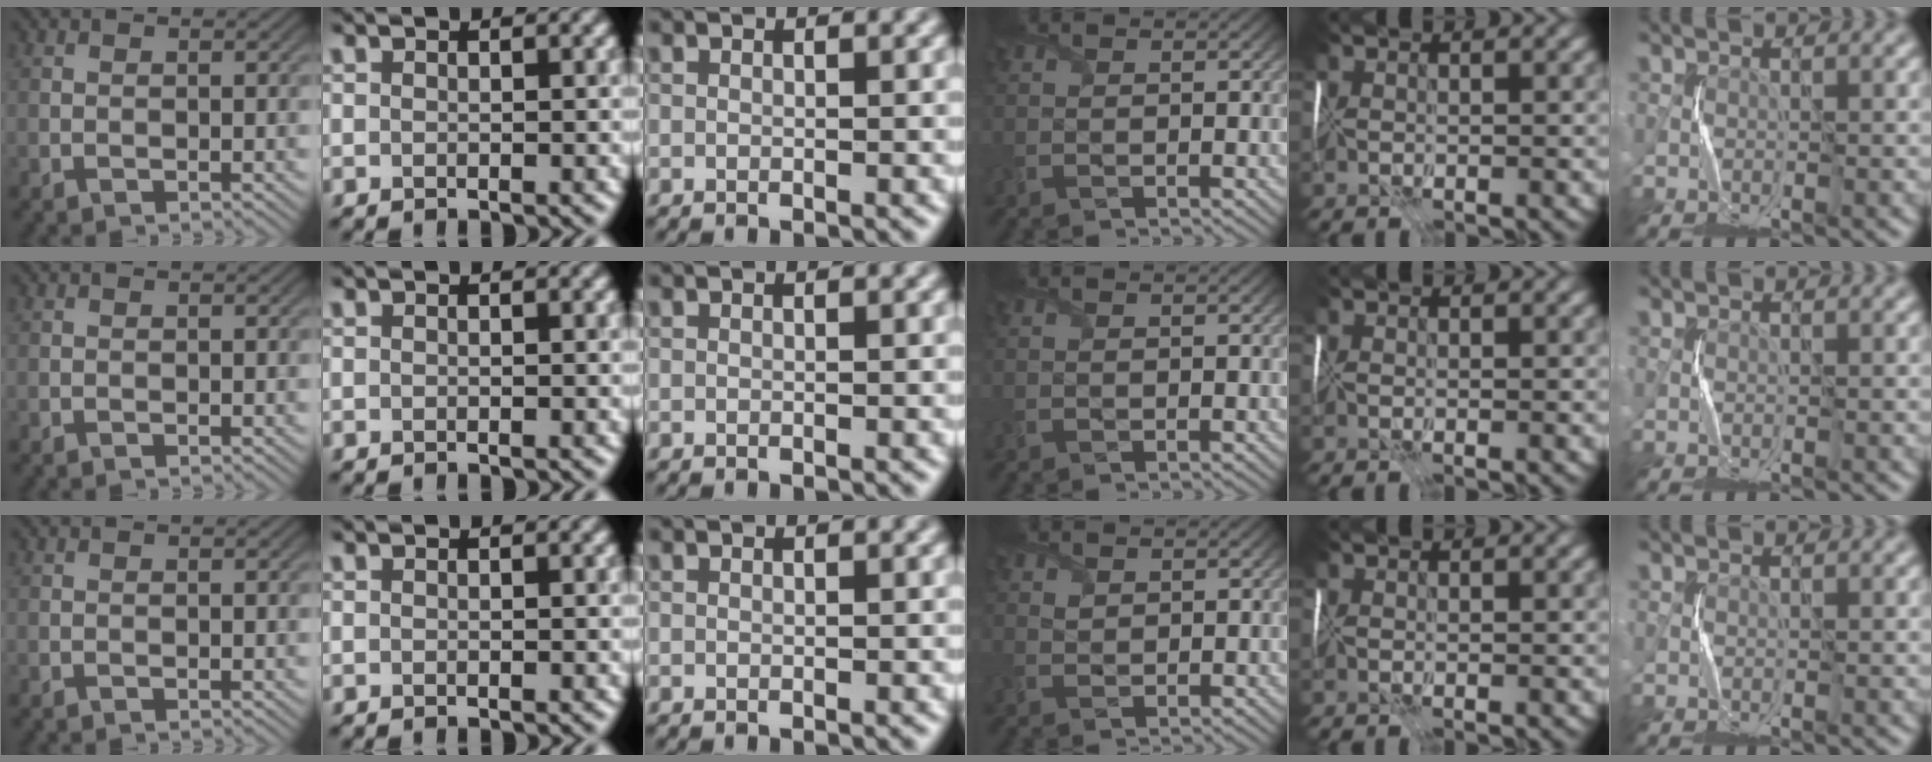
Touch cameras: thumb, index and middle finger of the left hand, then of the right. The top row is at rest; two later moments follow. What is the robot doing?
{"motion": "fold", "object": "tissue"}